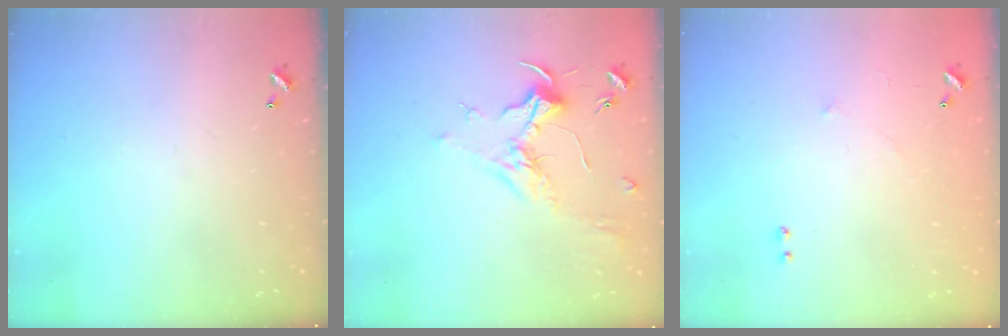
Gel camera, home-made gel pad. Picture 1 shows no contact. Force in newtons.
{"total": 1.8, "press": 1.7, "slide": 0.7}
{"total": 6.1, "press": 6.0, "slide": 0.8}